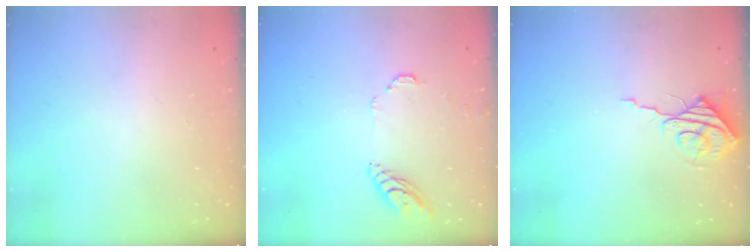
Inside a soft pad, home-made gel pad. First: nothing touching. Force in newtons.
{"total": 8.9, "press": 8.9, "slide": 0.9}
{"total": 8.0, "press": 8.0, "slide": 0.3}